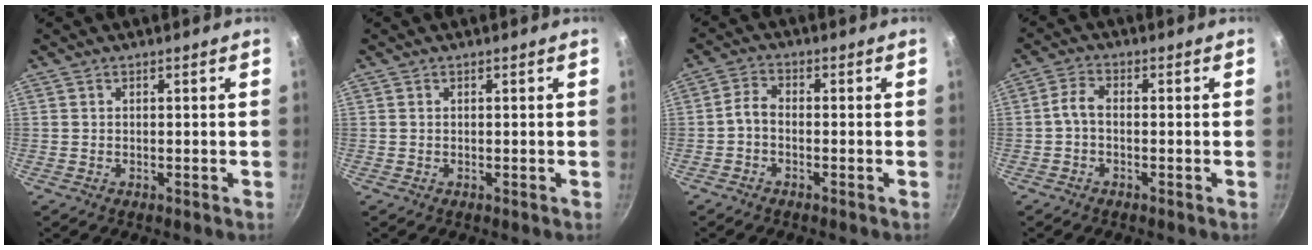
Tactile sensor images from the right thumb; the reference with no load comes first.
{"total": 0.0}
{"total": 3.0, "force": [-1.4, 1.5, 2.2], "torque": [-0.054, 0.019, -0.038]}
{"total": 3.2, "force": [-0.9, 1.4, 2.7], "torque": [-0.065, 0.016, -0.027]}